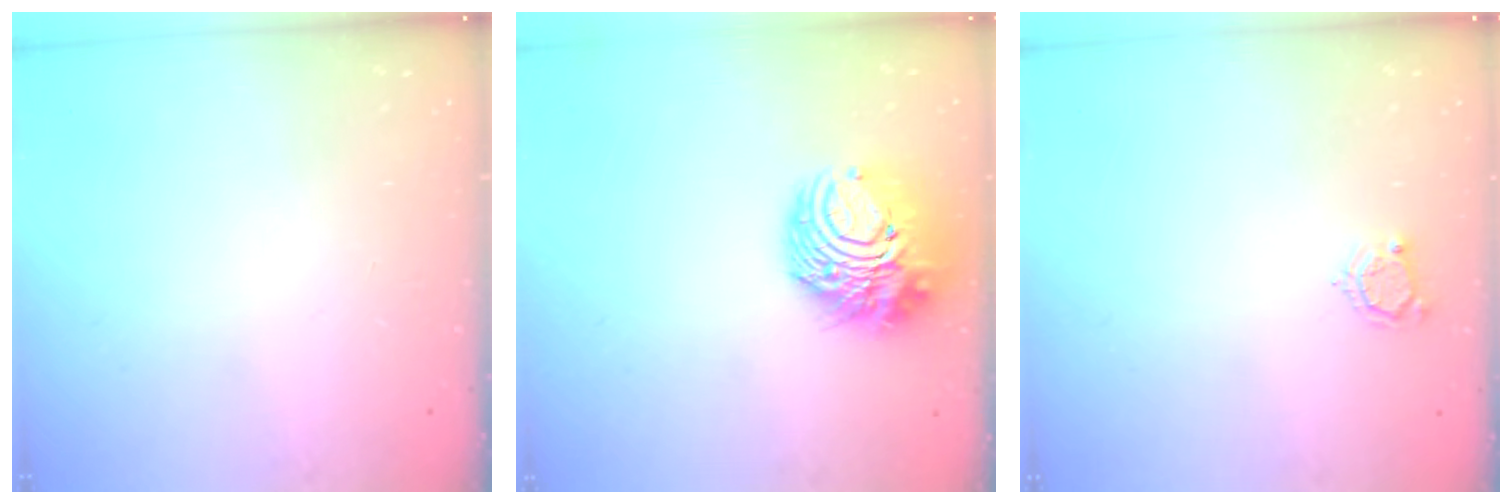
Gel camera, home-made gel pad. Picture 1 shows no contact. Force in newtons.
{"total": 12.6, "press": 12.5, "slide": 1.5}
{"total": 3.7, "press": 3.7, "slide": 0.5}